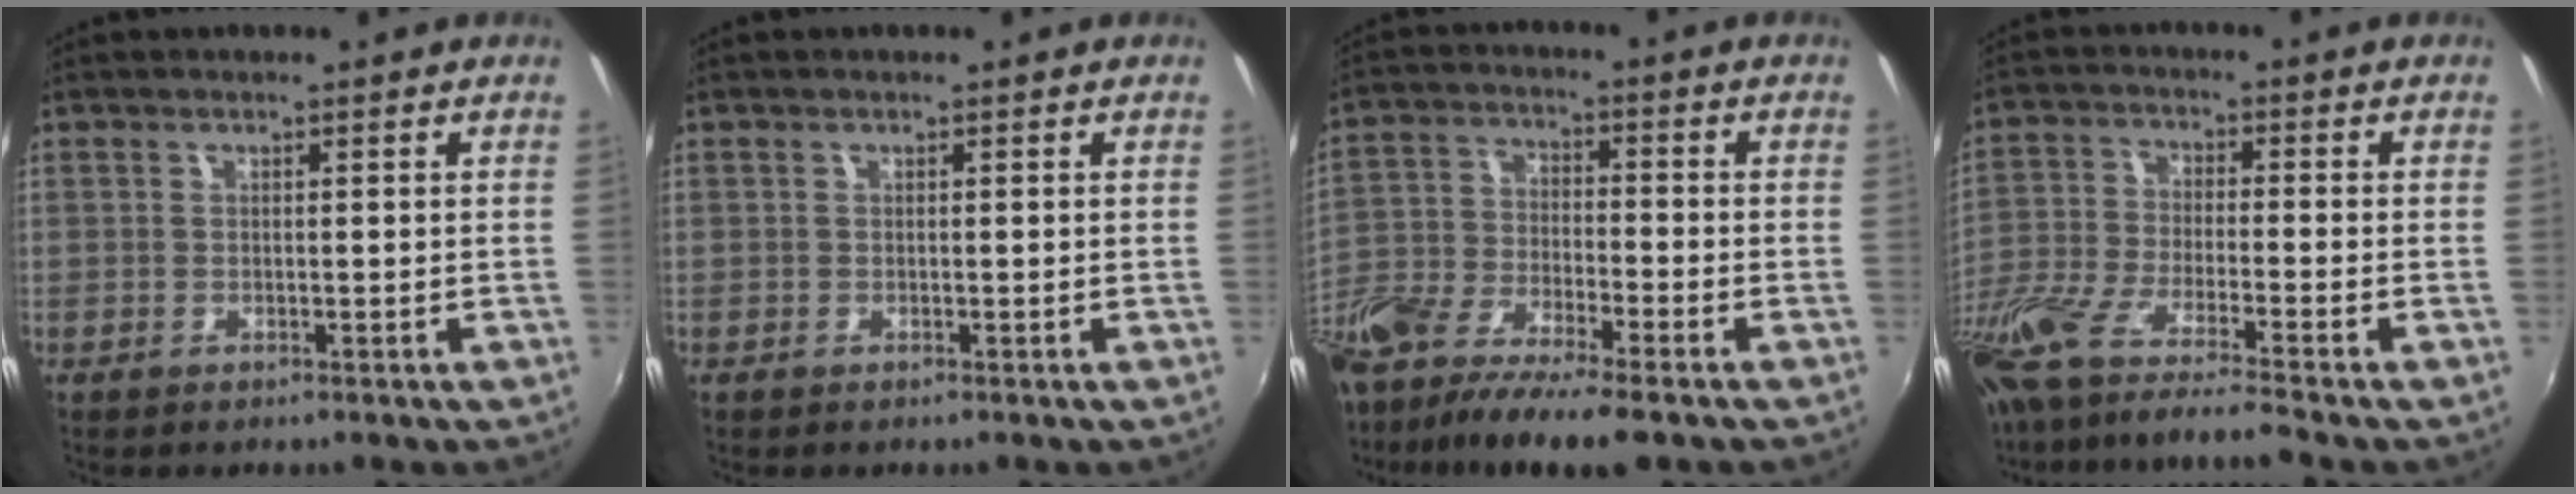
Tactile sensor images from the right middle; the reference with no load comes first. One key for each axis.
{"total": 0.0}
{"total": 15.3, "fx": -10.7, "fy": 4.3, "fz": 10.0, "tx": -0.216, "ty": -0.042, "tz": -0.203}
{"total": 15.2, "fx": -12.5, "fy": 0.1, "fz": 8.7, "tx": -0.175, "ty": -0.053, "tz": -0.228}